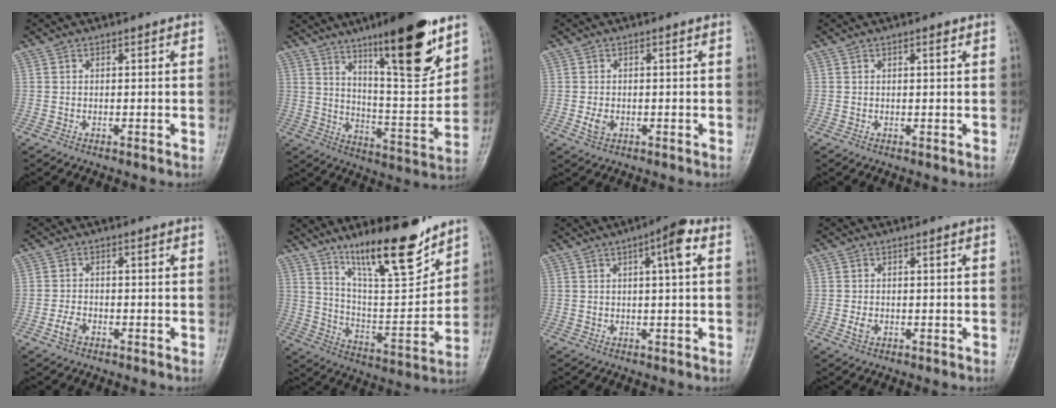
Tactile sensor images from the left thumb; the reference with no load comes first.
{"total": 19.6, "force": [11.9, 4.3, 15.0], "torque": [-0.195, -0.072, 0.193]}
{"total": 2.3, "force": [-0.5, 1.5, 1.6], "torque": [-0.029, -0.001, -0.009]}
{"total": 1.1, "force": [0.6, 0.2, 0.9], "torque": [-0.014, 0.000, 0.007]}
{"total": 2.5, "force": [-1.4, 1.4, 1.5], "torque": [-0.032, 0.008, -0.028]}
{"total": 17.7, "force": [12.8, 4.3, 11.4], "torque": [-0.155, -0.084, 0.224]}
{"total": 5.6, "force": [1.8, 0.9, 5.3], "torque": [-0.082, 0.010, 0.023]}
{"total": 1.6, "force": [-0.4, 1.1, 1.2], "torque": [-0.022, 0.001, -0.006]}